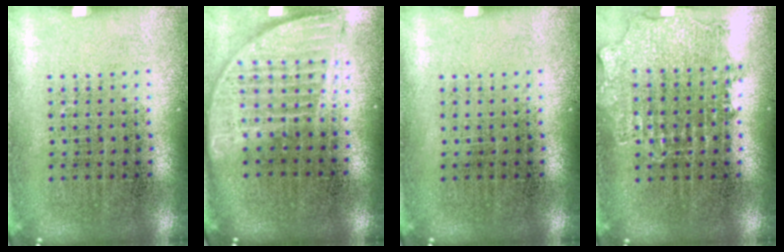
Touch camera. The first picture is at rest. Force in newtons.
{"total": 1.8, "press": 1.5, "slide": 1.0}
{"total": 0.0}
{"total": 1.0, "press": 1.0, "slide": 0.2}